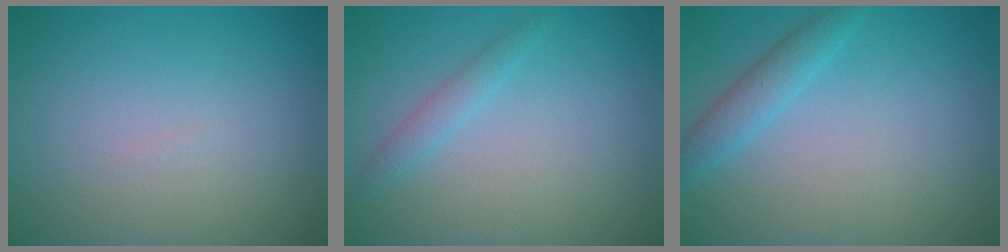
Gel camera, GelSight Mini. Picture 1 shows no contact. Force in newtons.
{"total": 1.5, "press": 1.5, "slide": 0.1}
{"total": 2.2, "press": 2.2, "slide": 0.1}